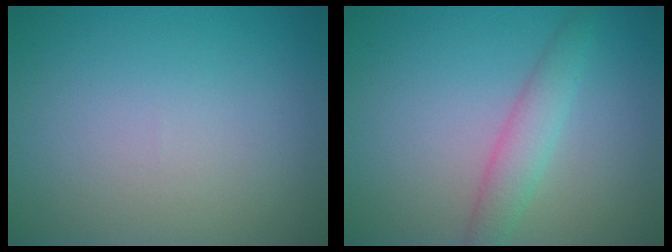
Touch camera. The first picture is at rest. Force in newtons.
{"total": 2.7, "press": 2.7, "slide": 0.0}